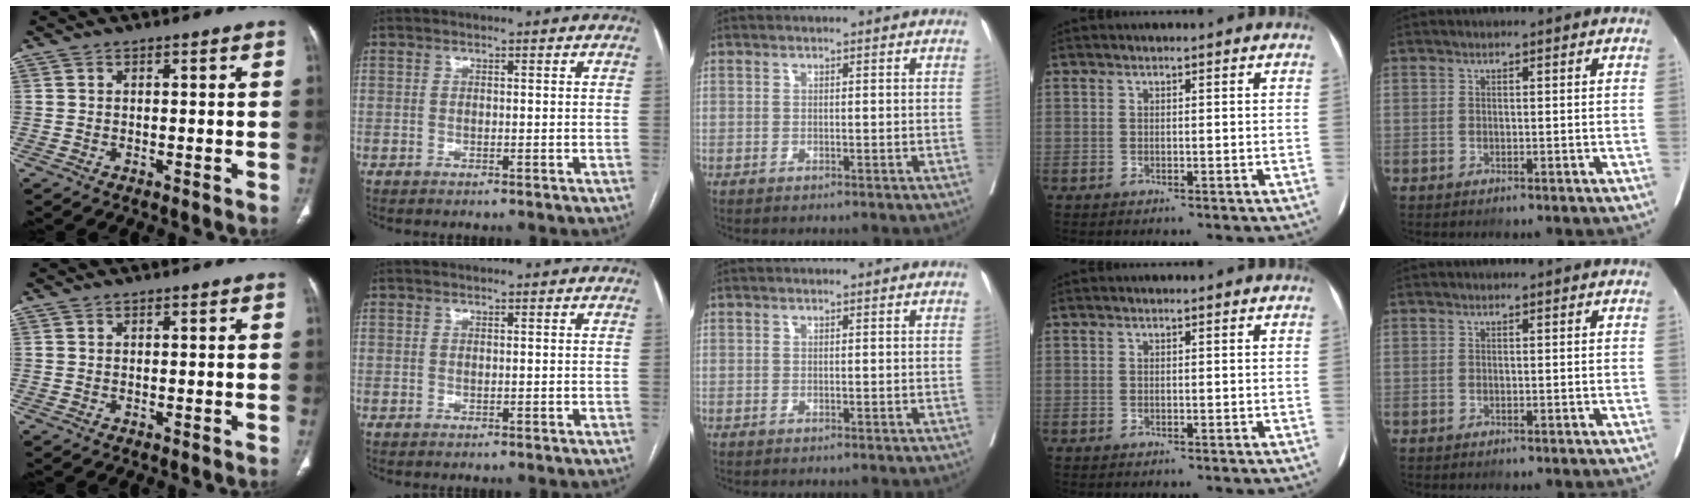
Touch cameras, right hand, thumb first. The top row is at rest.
{}